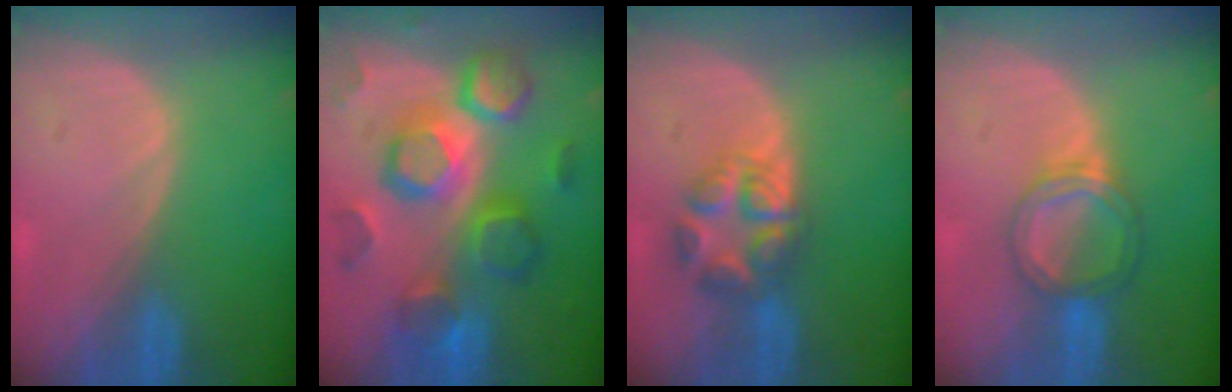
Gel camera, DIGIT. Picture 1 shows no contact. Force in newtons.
{"total": 12.2, "press": 12.1, "slide": 0.9}
{"total": 6.1, "press": 6.1, "slide": 0.1}
{"total": 5.4, "press": 5.2, "slide": 1.7}